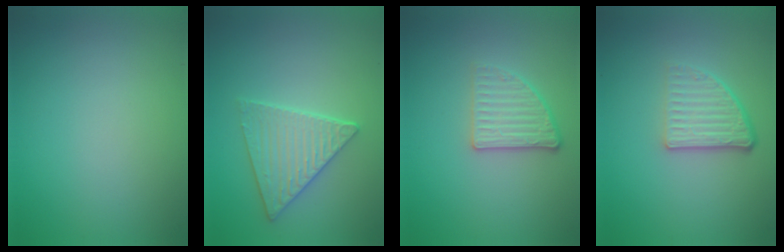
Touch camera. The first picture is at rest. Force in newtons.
{"total": 3.5, "press": 3.4, "slide": 0.9}
{"total": 2.6, "press": 2.3, "slide": 1.3}
{"total": 3.9, "press": 2.5, "slide": 3.0}